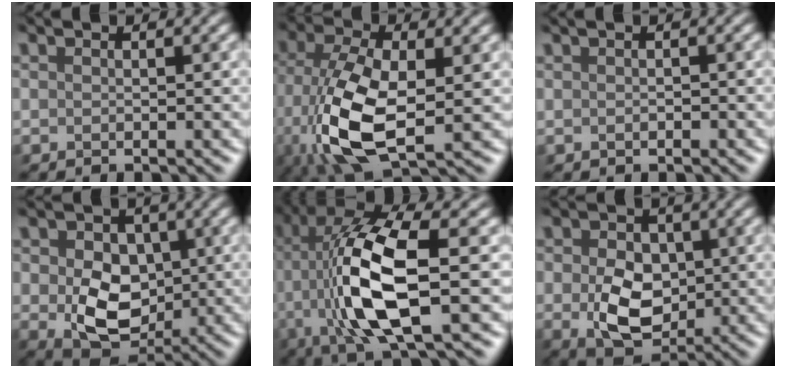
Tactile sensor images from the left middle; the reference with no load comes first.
{"total": 9.8, "force": [-1.9, 4.8, 8.3], "torque": [-0.202, -0.015, -0.037]}
{"total": 0.0}
{"total": 7.3, "force": [-0.3, 5.2, 5.0], "torque": [-0.090, -0.014, -0.001]}
{"total": 10.4, "force": [-0.5, 3.2, 9.8], "torque": [-0.216, 0.004, -0.009]}
{"total": 5.5, "force": [-0.5, 3.8, 4.0], "torque": [-0.079, -0.007, -0.010]}